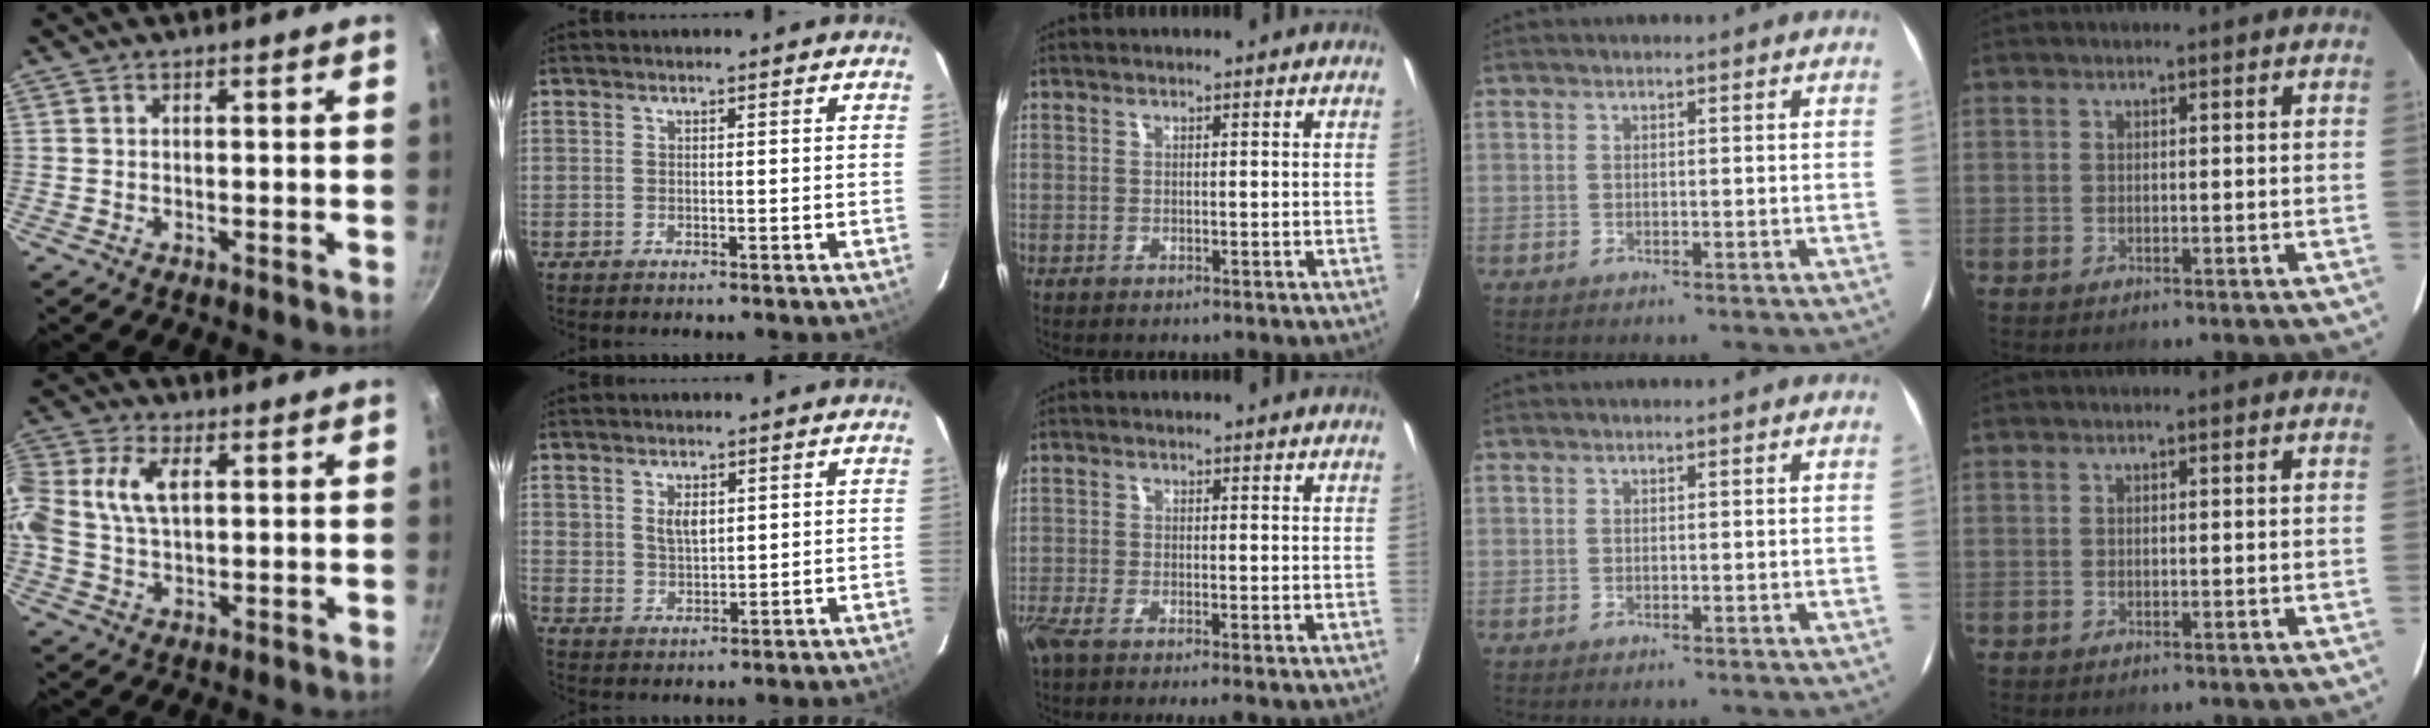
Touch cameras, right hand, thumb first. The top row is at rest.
{"thumb": {"total": 12.2, "force": [2.5, 7.7, 9.1], "torque": [-0.194, 0.026, 0.038]}, "index": {"total": 3.9, "force": [1.5, 2.6, 2.5], "torque": [-0.042, 0.002, 0.033]}, "middle": {"total": 3.9, "force": [-3.1, 0.1, 2.4], "torque": [-0.058, -0.016, -0.062]}}